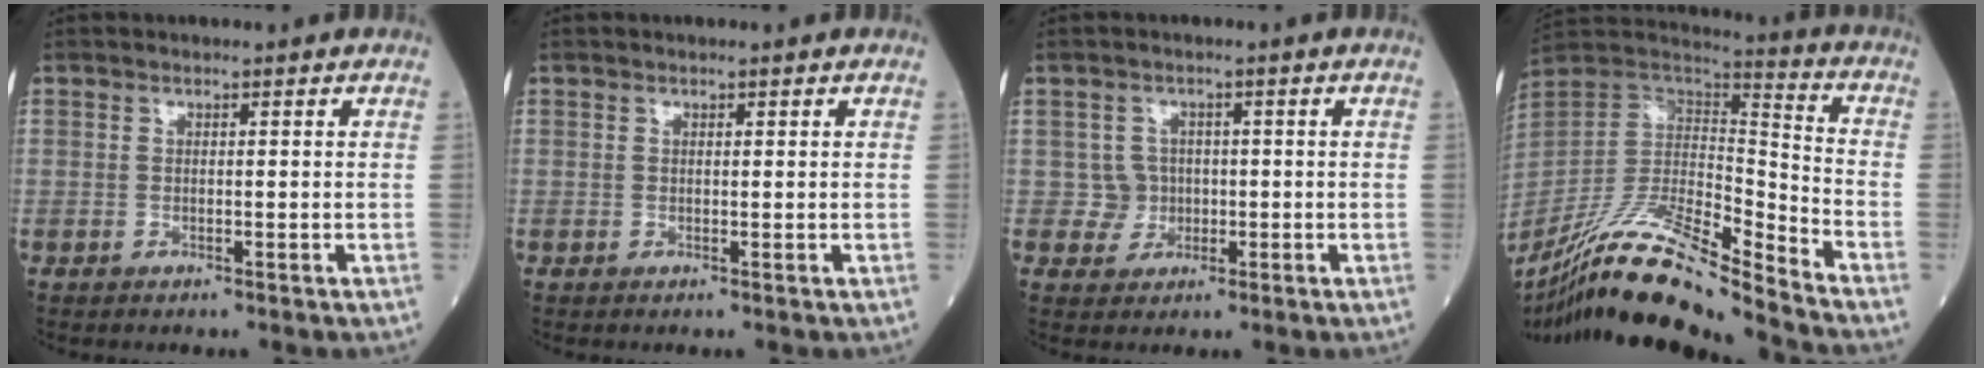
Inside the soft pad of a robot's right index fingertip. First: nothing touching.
{"total": 0.0}
{"total": 2.7, "force": [-0.2, 2.7, -0.2], "torque": [0.017, 0.007, -0.004]}
{"total": 19.7, "force": [-16.2, 0.4, 11.3], "torque": [-0.231, -0.008, -0.305]}